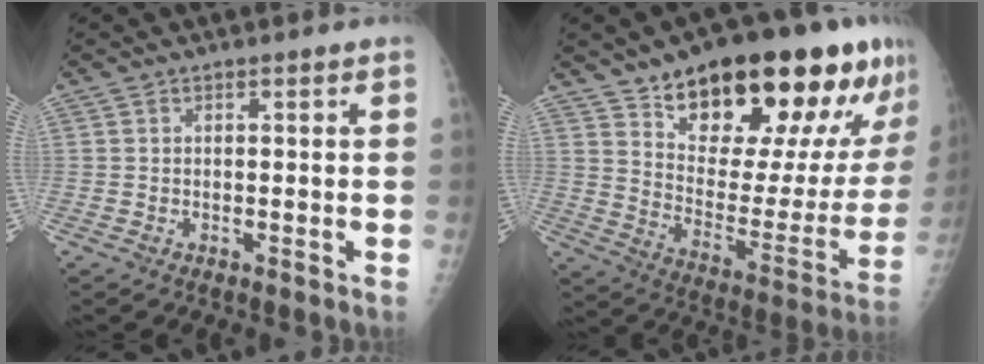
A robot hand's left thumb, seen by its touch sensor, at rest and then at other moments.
{"total": 27.7, "force": [17.6, 10.4, 18.7], "torque": [-0.233, -0.062, 0.272]}